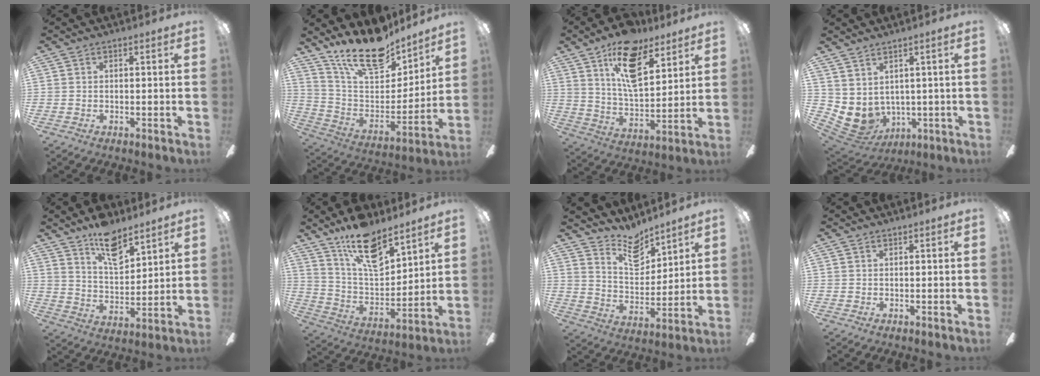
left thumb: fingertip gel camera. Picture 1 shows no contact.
{"total": 19.8, "force": [15.8, 7.6, 9.1], "torque": [-0.170, -0.107, 0.282]}
{"total": 17.8, "force": [10.7, 8.2, 11.6], "torque": [-0.195, -0.037, 0.187]}
{"total": 4.8, "force": [1.7, 4.1, 2.0], "torque": [-0.080, -0.030, 0.036]}
{"total": 11.7, "force": [8.9, 4.7, 5.8], "torque": [-0.091, -0.051, 0.159]}
{"total": 17.2, "force": [12.0, 7.3, 9.9], "torque": [-0.176, -0.066, 0.212]}
{"total": 11.4, "force": [9.5, 4.7, 4.3], "torque": [-0.070, -0.063, 0.175]}
{"total": 0.0}